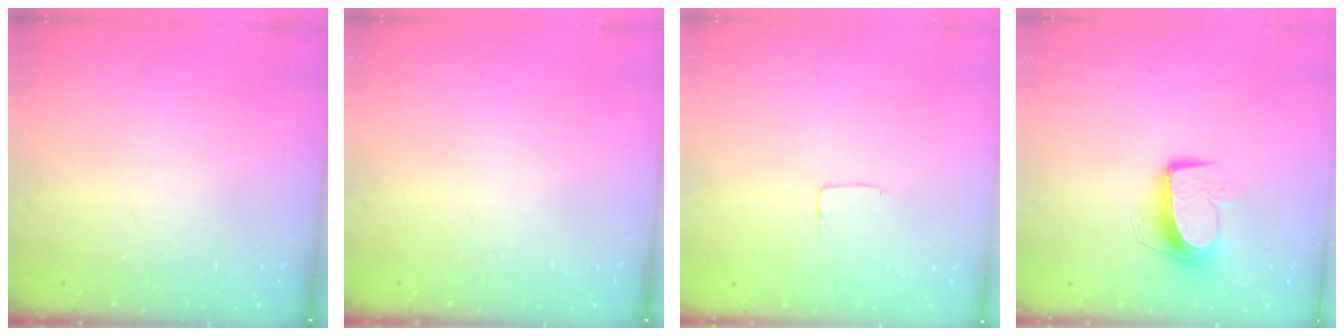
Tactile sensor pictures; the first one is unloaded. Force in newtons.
{"total": 0.0}
{"total": 1.2, "press": 1.2, "slide": 0.0}
{"total": 9.8, "press": 9.7, "slide": 1.0}